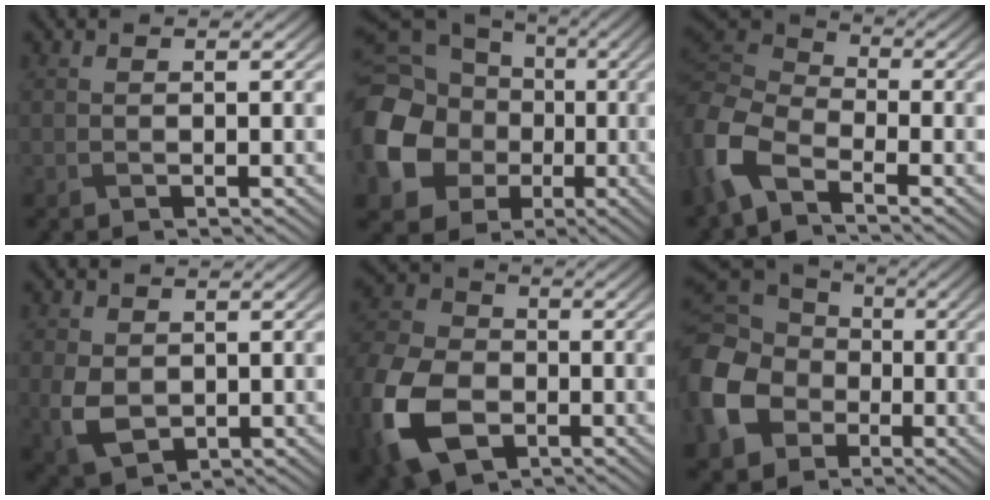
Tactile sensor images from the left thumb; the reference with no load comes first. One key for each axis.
{"total": 17.6, "fx": -2.5, "fy": 15.6, "fz": 7.8, "tx": -0.247, "ty": -0.048, "tz": -0.063}
{"total": 7.9, "fx": -3.7, "fy": 4.4, "fz": 5.4, "tx": -0.148, "ty": -0.016, "tz": -0.086}
{"total": 4.7, "fx": -0.1, "fy": 3.6, "fz": 3.1, "tx": -0.083, "ty": -0.009, "tz": 0.001}
{"total": 15.6, "fx": -5.8, "fy": 10.8, "fz": 9.7, "tx": -0.277, "ty": -0.057, "tz": -0.109}
{"total": 16.6, "fx": -3.8, "fy": 14.1, "fz": 7.9, "tx": -0.254, "ty": -0.037, "tz": -0.099}